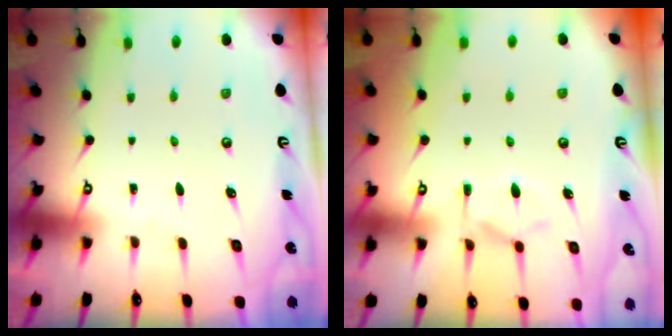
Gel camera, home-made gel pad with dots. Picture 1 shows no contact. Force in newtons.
{"total": 2.8, "press": 2.4, "slide": 1.4}